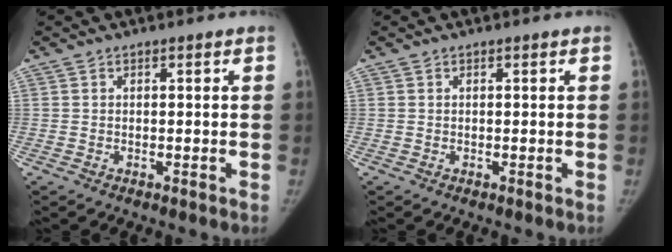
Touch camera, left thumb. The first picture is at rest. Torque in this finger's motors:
{"motor_torque": [0.12, -0.02, 0.17, -0.03, 0.03]}